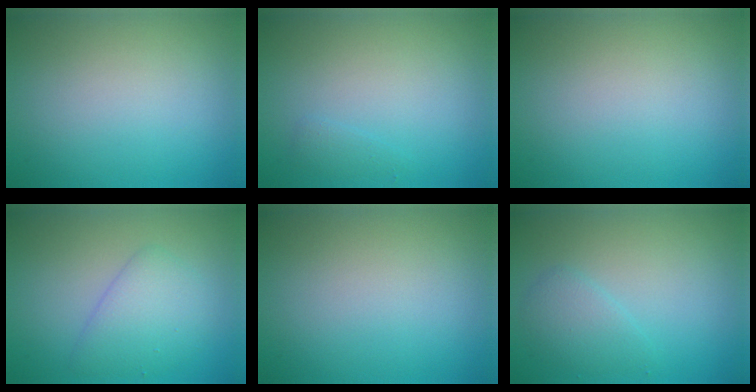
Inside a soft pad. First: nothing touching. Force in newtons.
{"total": 0.8, "press": 0.8, "slide": 0.1}
{"total": 0.0}
{"total": 3.3, "press": 3.3, "slide": 0.1}
{"total": 0.0}
{"total": 2.0, "press": 2.0, "slide": 0.1}